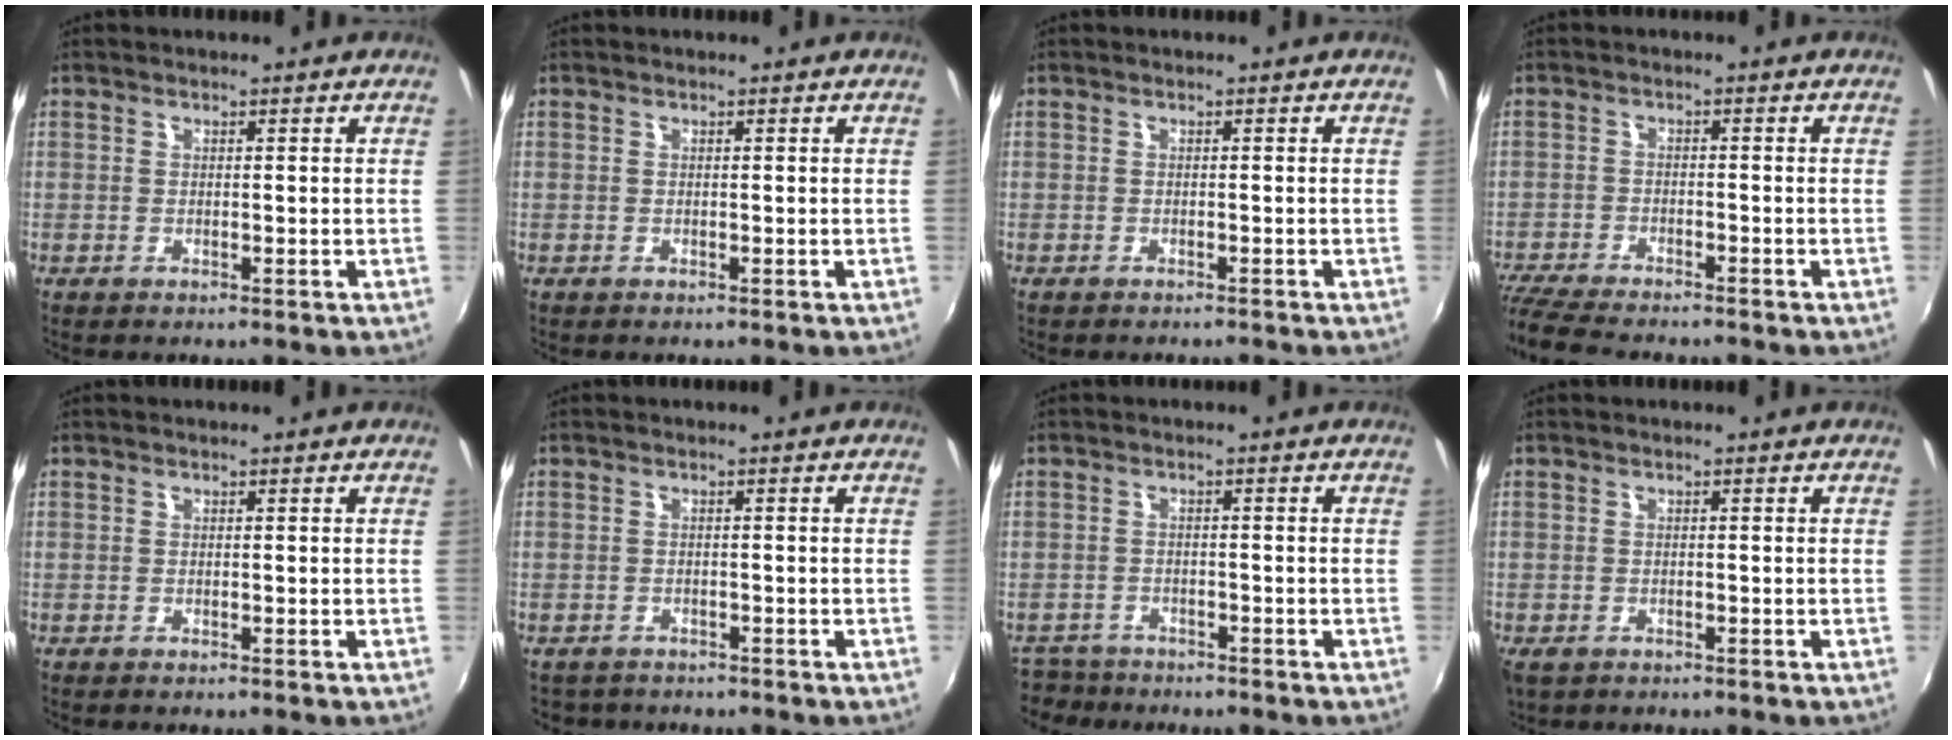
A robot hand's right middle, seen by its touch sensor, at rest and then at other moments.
{"total": 0.0}
{"total": 1.2, "force": [-1.2, 0.3, 0.2], "torque": [-0.008, -0.006, -0.016]}
{"total": 9.9, "force": [-8.9, 1.7, 4.1], "torque": [-0.113, -0.030, -0.158]}
{"total": 0.0}
{"total": 2.5, "force": [-2.1, 1.4, 0.3], "torque": [-0.013, -0.006, -0.032]}
{"total": 5.3, "force": [-4.7, 2.4, 0.5], "torque": [-0.029, -0.005, -0.083]}
{"total": 2.7, "force": [-1.5, 1.8, 1.3], "torque": [-0.028, -0.011, -0.024]}